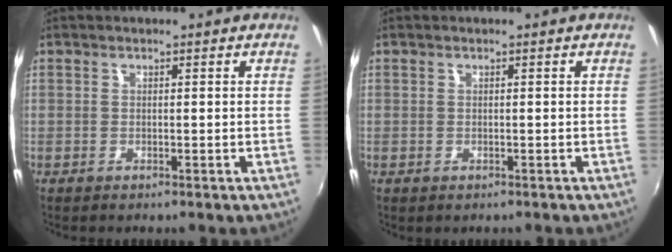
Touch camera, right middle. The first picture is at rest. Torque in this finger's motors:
{"motor_torque": [0.72, -0.85, 0.11, 0.08]}